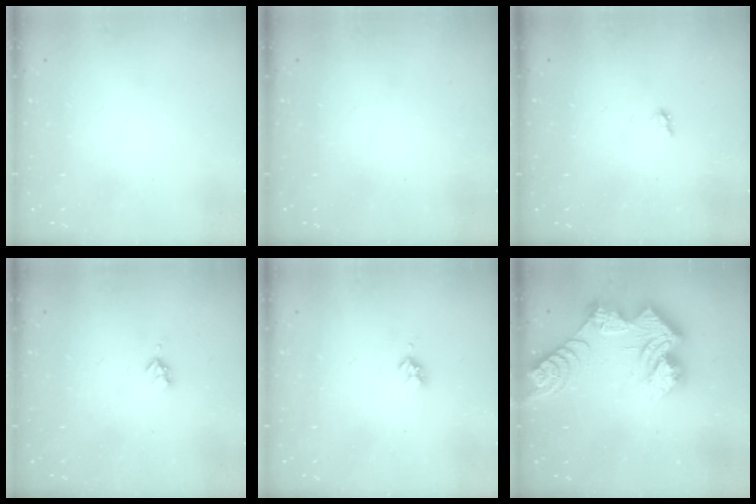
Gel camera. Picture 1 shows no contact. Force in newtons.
{"total": 0.0}
{"total": 1.9, "press": 1.9, "slide": 0.3}
{"total": 2.7, "press": 2.6, "slide": 0.5}
{"total": 3.2, "press": 3.2, "slide": 0.4}
{"total": 19.6, "press": 19.6, "slide": 1.4}